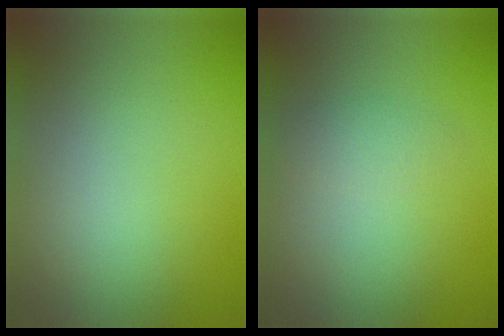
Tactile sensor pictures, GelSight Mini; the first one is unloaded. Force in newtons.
{"total": 1.6, "press": 1.6, "slide": 0.0}